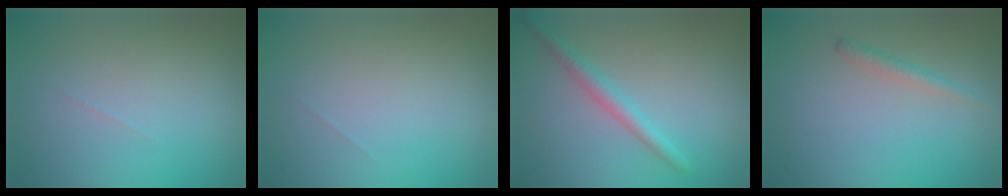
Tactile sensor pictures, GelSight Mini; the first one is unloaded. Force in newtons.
{"total": 0.0}
{"total": 2.2, "press": 2.2, "slide": 0.1}
{"total": 1.1, "press": 1.1, "slide": 0.0}